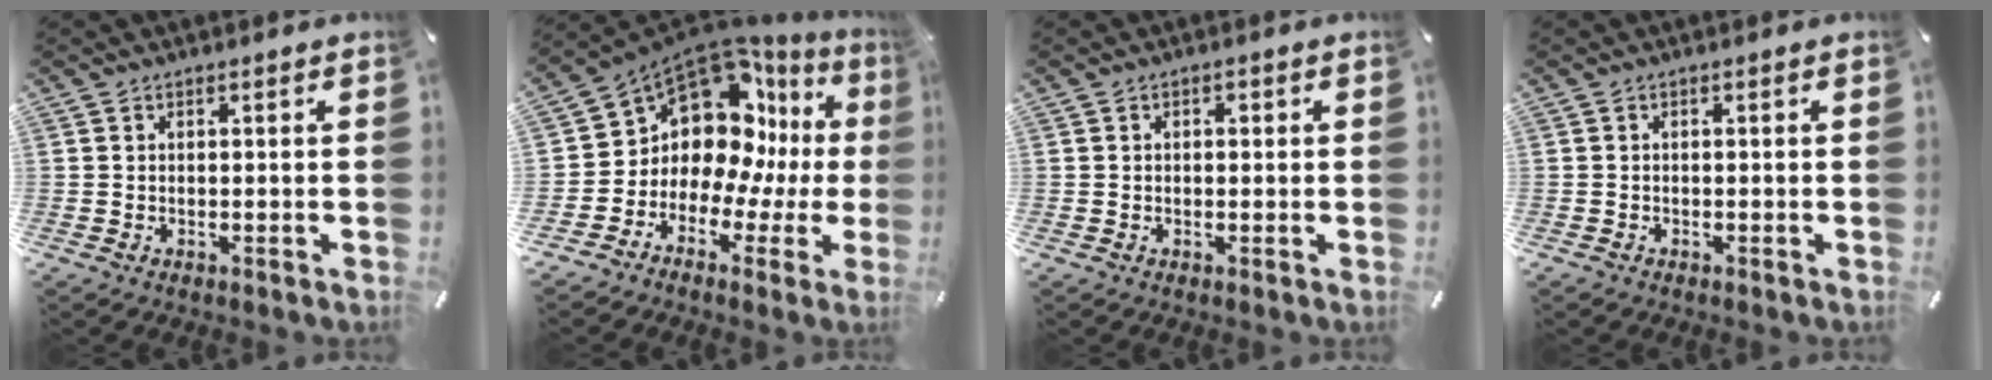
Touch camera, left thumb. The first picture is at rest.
{"total": 12.4, "force": [5.5, 9.1, 6.4], "torque": [-0.121, -0.085, 0.094]}
{"total": 1.2, "force": [-0.1, 0.9, 0.7], "torque": [-0.015, 0.005, -0.005]}
{"total": 0.6, "force": [-0.5, 0.4, 0.2], "torque": [-0.003, 0.002, -0.012]}